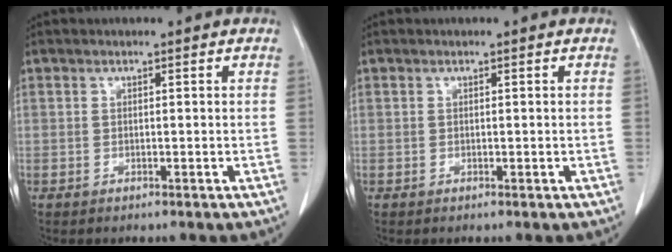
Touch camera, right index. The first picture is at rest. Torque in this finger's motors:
{"motor_torque": [-0.14, 0.18, -0.02, 0.01]}